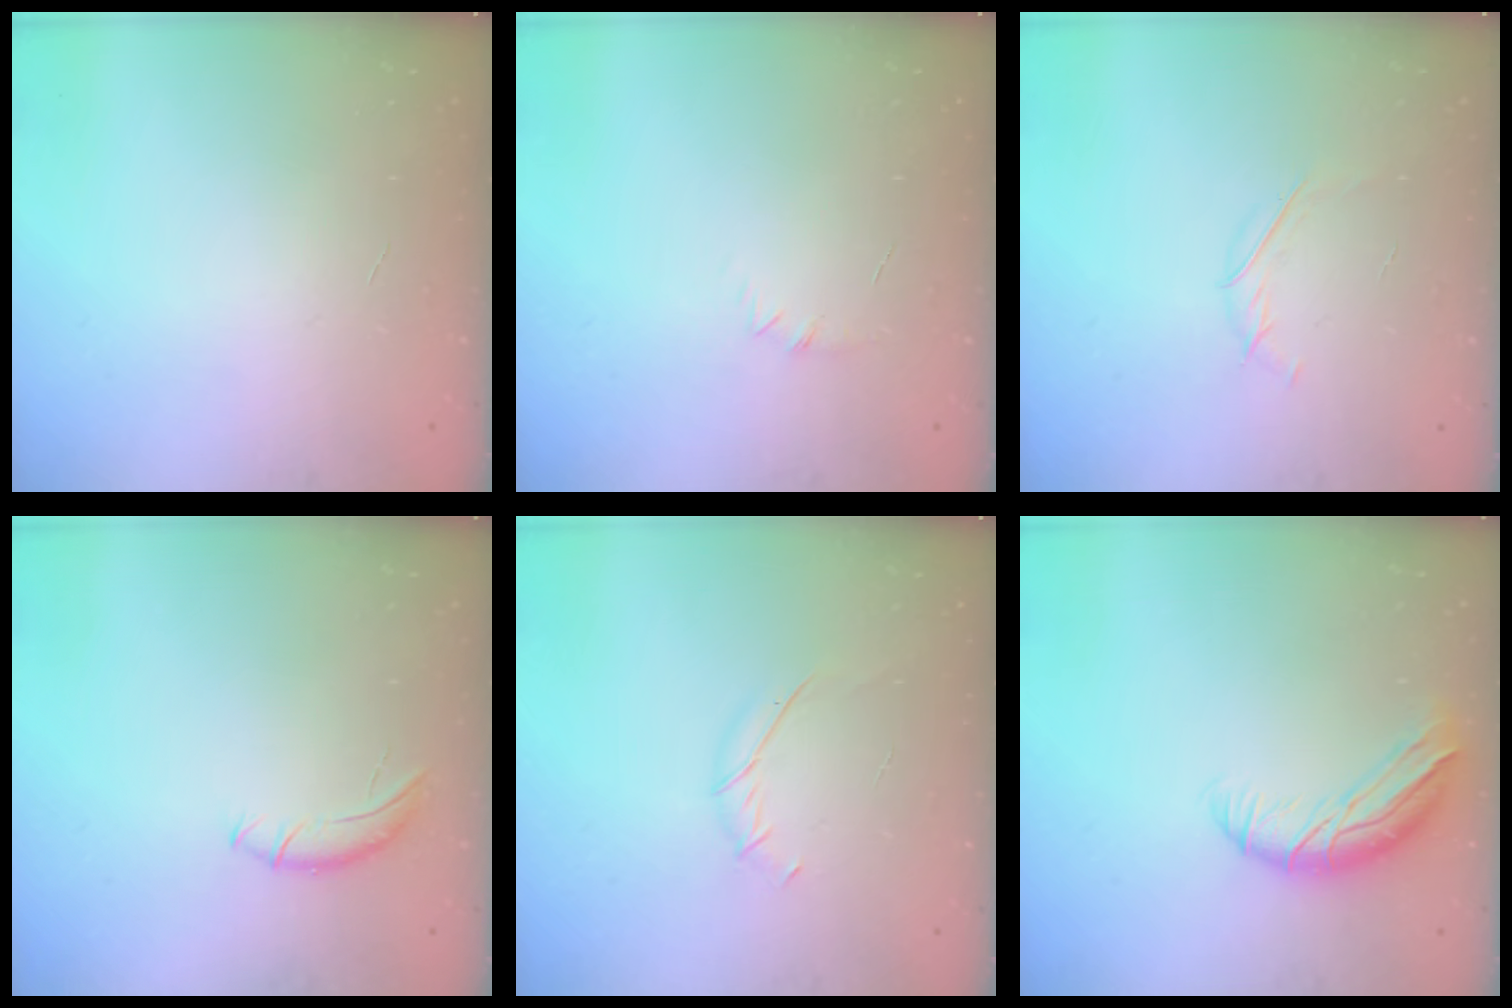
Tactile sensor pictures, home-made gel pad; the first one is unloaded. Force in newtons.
{"total": 4.7, "press": 4.5, "slide": 1.4}
{"total": 3.7, "press": 3.6, "slide": 0.7}
{"total": 4.8, "press": 4.8, "slide": 0.3}
{"total": 5.9, "press": 5.7, "slide": 1.4}
{"total": 10.2, "press": 9.9, "slide": 2.5}